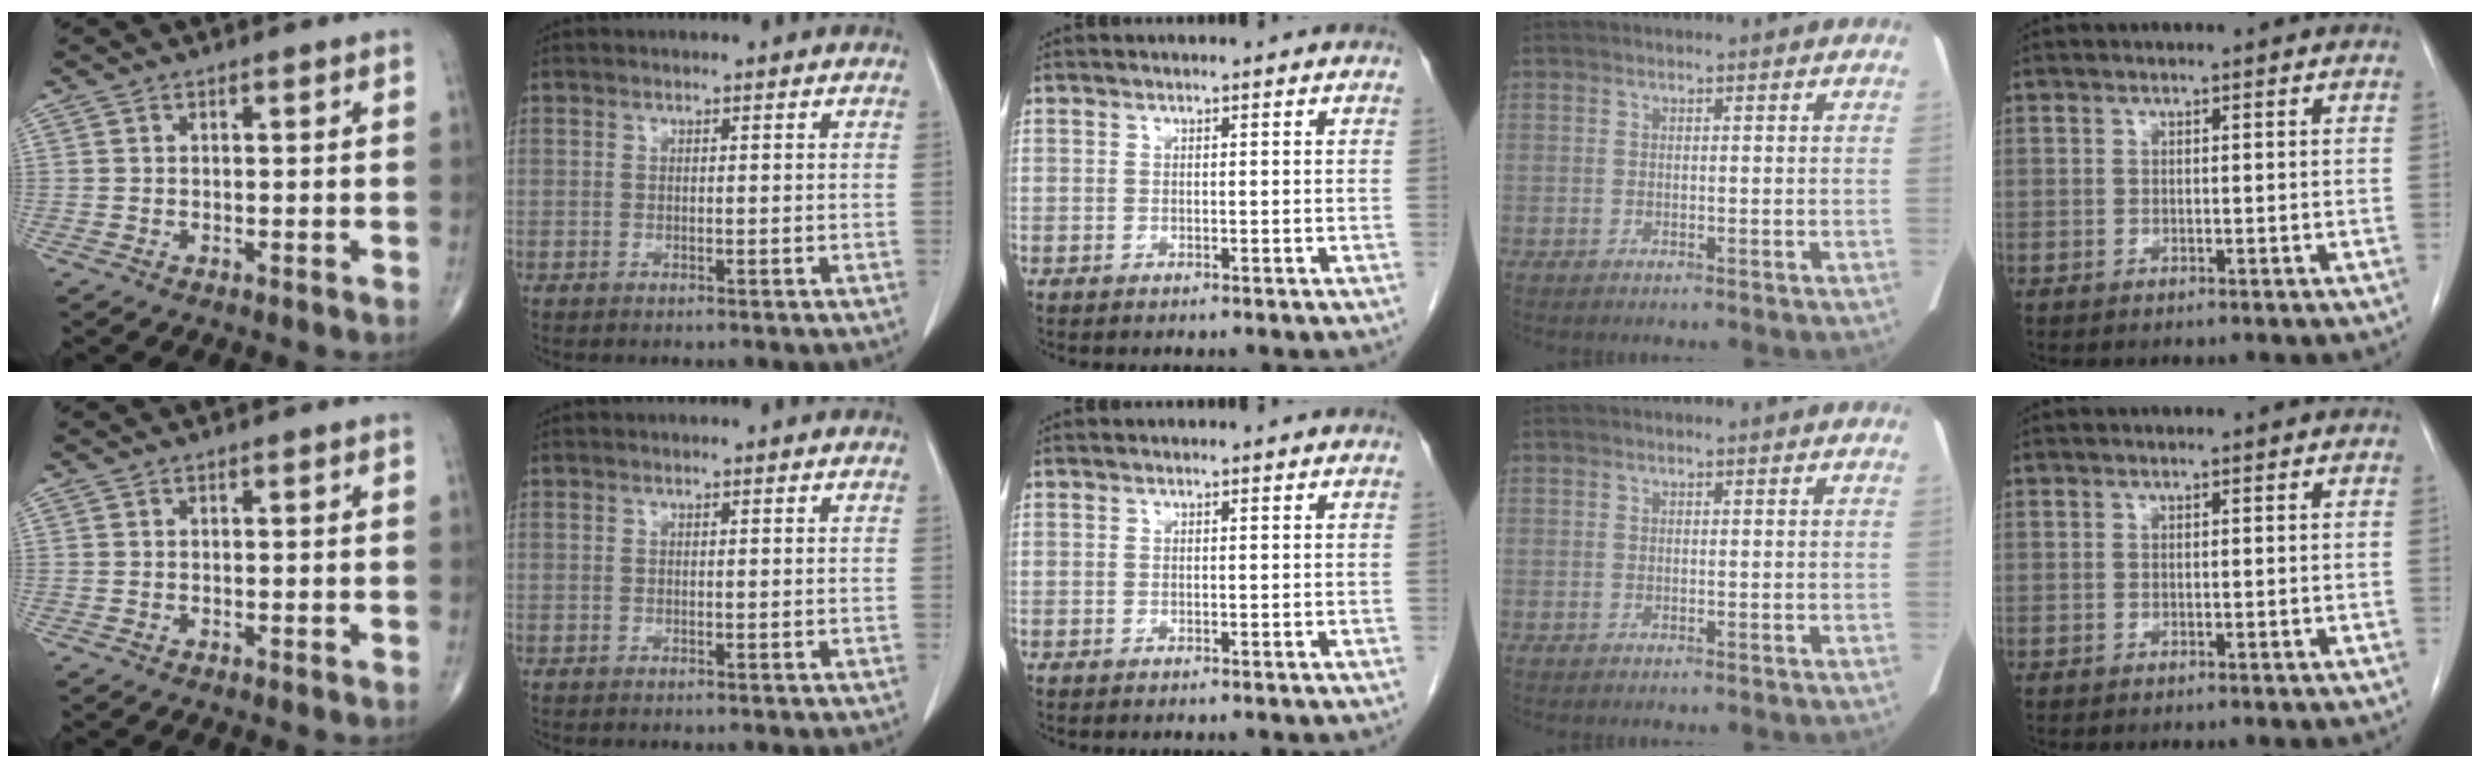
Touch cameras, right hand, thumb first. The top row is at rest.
{}